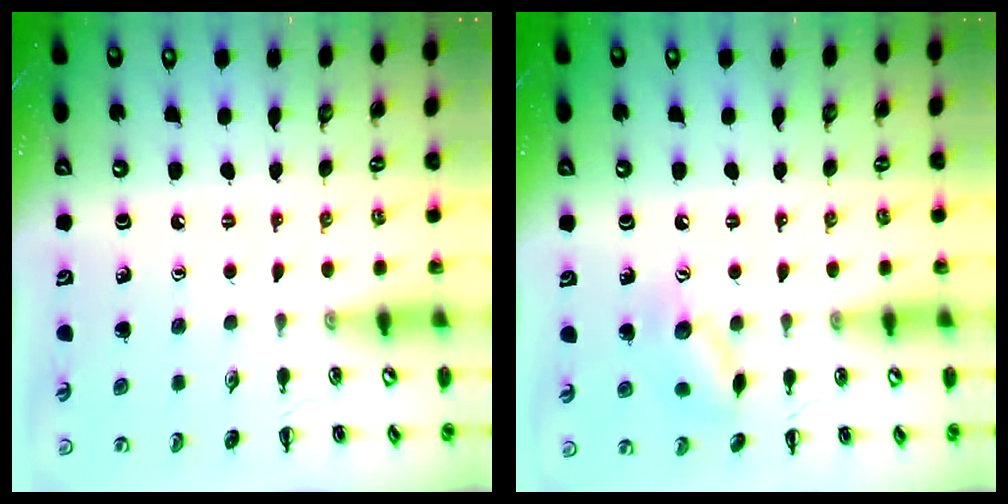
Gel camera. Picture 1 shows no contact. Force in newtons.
{"total": 9.1, "press": 9.1, "slide": 0.7}